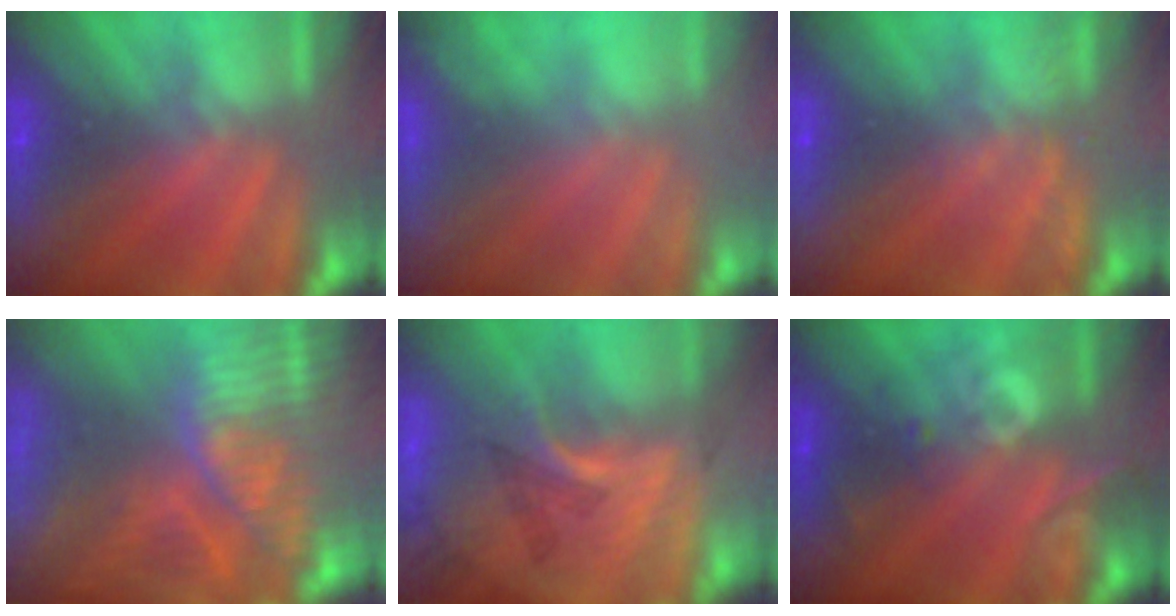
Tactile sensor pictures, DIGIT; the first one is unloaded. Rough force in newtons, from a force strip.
{"total": 1.0}
{"total": 2.2}
{"total": 9.1}
{"total": 3.1}
{"total": 2.7}